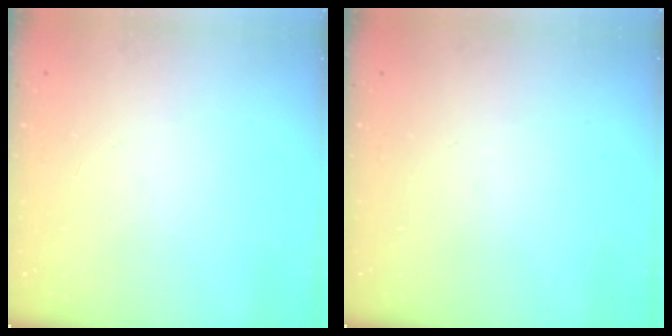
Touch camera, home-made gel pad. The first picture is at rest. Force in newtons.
{"total": 0.0}